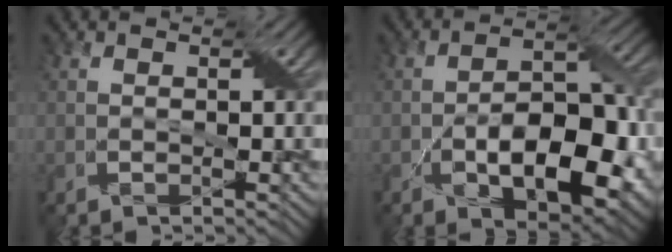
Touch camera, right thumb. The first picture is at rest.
{"total": 11.5, "force": [-4.0, 5.9, 9.0], "torque": [-0.139, -0.007, -0.062]}